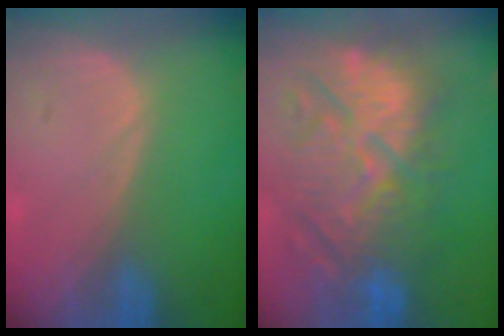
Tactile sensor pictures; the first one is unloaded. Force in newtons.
{"total": 12.6, "press": 12.0, "slide": 3.8}